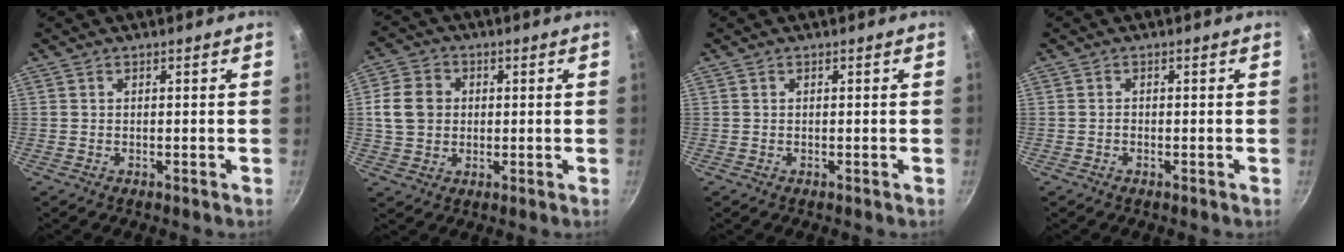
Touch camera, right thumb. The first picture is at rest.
{"total": 8.5, "force": [1.0, 7.3, 4.3], "torque": [-0.056, 0.005, 0.009]}
{"total": 0.0}
{"total": 0.6, "force": [-0.2, 0.5, 0.3], "torque": [-0.005, 0.002, -0.006]}